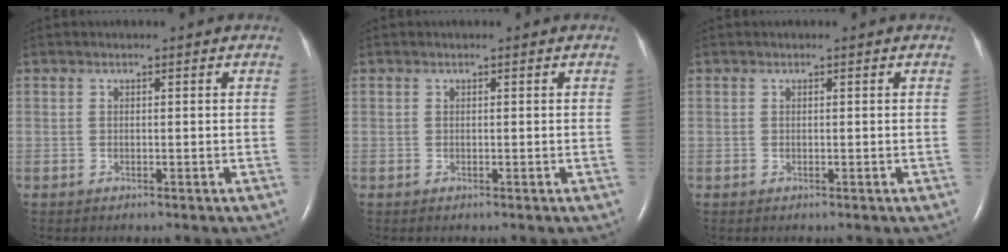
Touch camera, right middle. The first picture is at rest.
{"total": 0.0}
{"total": 0.0}